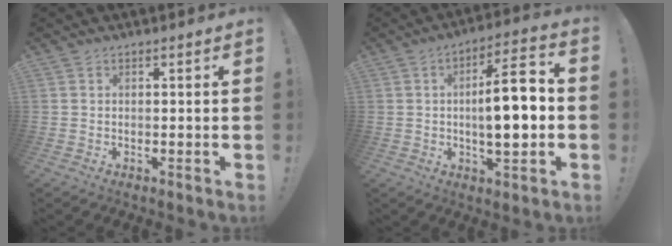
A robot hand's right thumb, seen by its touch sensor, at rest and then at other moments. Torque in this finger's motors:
{"motor_torque": [0.15, 0.46, 0.32, 0.47, 0.26]}